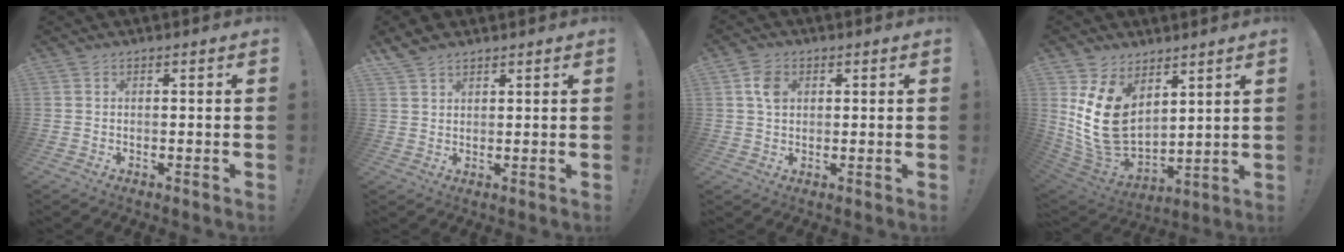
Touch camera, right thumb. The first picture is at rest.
{"total": 3.8, "force": [3.2, 1.6, 1.3], "torque": [-0.013, -0.019, 0.059]}
{"total": 5.0, "force": [1.4, 3.7, 3.1], "torque": [-0.041, 0.000, 0.026]}
{"total": 16.6, "force": [4.8, 11.4, 11.1], "torque": [-0.229, -0.039, 0.099]}